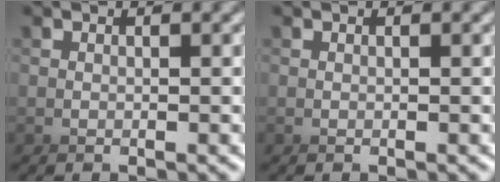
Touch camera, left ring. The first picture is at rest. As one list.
[{"total": 0.0}]